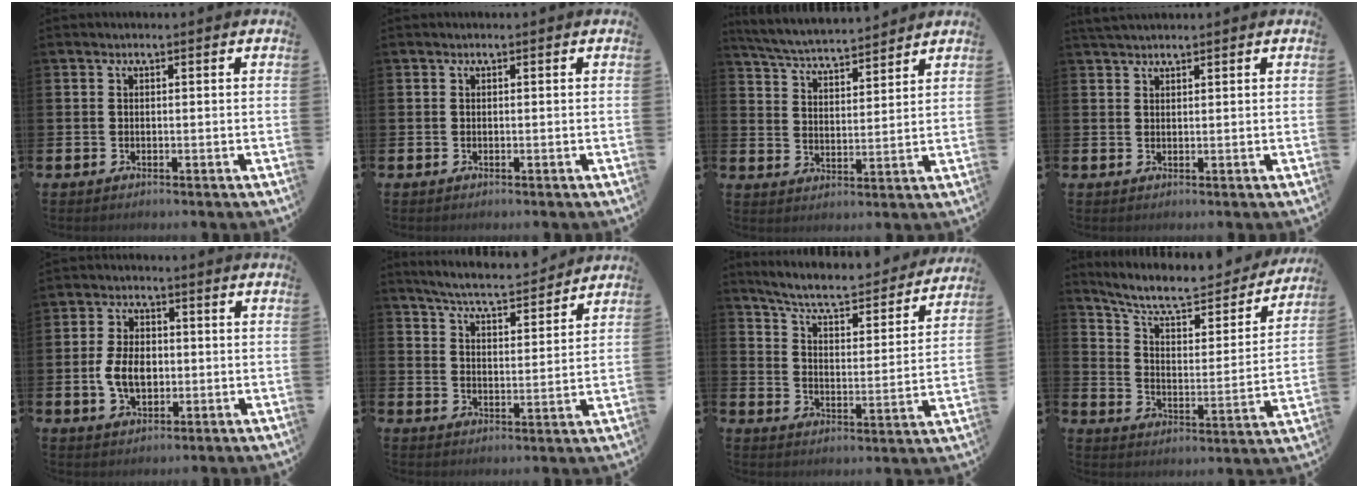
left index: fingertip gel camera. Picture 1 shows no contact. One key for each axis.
{"total": 0.0}
{"total": 5.3, "fx": 5.3, "fy": 0.3, "fz": 0.8, "tx": -0.039, "ty": -0.036, "tz": 0.091}
{"total": 1.8, "fx": 1.7, "fy": 0.3, "fz": 0.4, "tx": -0.008, "ty": 0.001, "tz": 0.032}
{"total": 5.9, "fx": -0.5, "fy": 3.9, "fz": 4.3, "tx": -0.078, "ty": 0.005, "tz": -0.016}
{"total": 5.9, "fx": 5.8, "fy": 0.3, "fz": 1.3, "tx": -0.050, "ty": -0.041, "tz": 0.099}
{"total": 6.8, "fx": 6.1, "fy": 1.2, "fz": 2.6, "tx": -0.074, "ty": -0.048, "tz": 0.099}
{"total": 9.0, "fx": 7.8, "fy": 2.7, "fz": 3.4, "tx": -0.092, "ty": -0.055, "tz": 0.130}